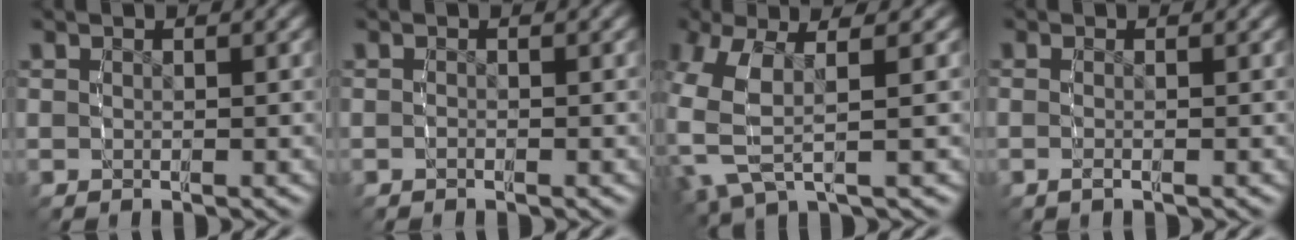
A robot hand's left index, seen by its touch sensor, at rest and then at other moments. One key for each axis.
{"total": 0.8, "fx": -0.5, "fy": 0.6, "fz": 0.0, "tx": -0.003, "ty": 0.002, "tz": -0.014}
{"total": 9.0, "fx": 1.0, "fy": 6.3, "fz": 6.4, "tx": -0.157, "ty": 0.001, "tz": 0.015}
{"total": 1.2, "fx": -0.5, "fy": 0.5, "fz": 0.9, "tx": -0.024, "ty": -0.001, "tz": -0.012}